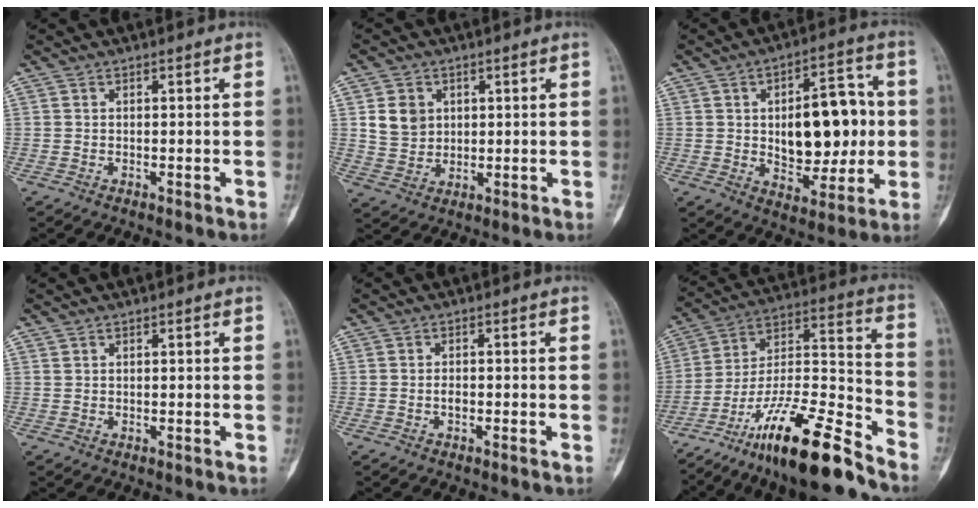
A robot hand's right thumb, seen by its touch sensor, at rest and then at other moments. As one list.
[{"total": 6.2, "force": [1.8, 5.2, 2.8], "torque": [-0.029, -0.011, 0.041]}, {"total": 16.9, "force": [0.7, 9.3, 14.0], "torque": [-0.155, 0.011, 0.015]}, {"total": 0.5, "force": [0.5, 0.1, 0.2], "torque": [-0.004, -0.004, 0.011]}, {"total": 1.2, "force": [-0.4, 0.6, 1.0], "torque": [-0.017, 0.002, -0.010]}, {"total": 22.1, "force": [-16.3, 4.1, 14.3], "torque": [-0.264, 0.082, -0.289]}]